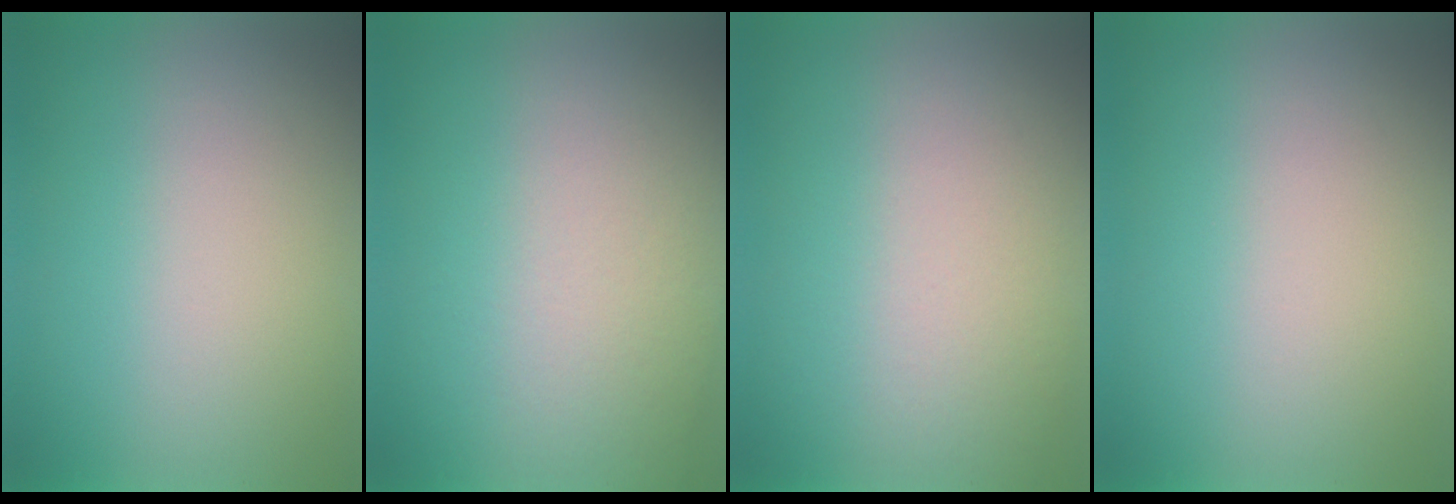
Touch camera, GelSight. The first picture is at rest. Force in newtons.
{"total": 2.2}
{"total": 1.4}
{"total": 0.0}